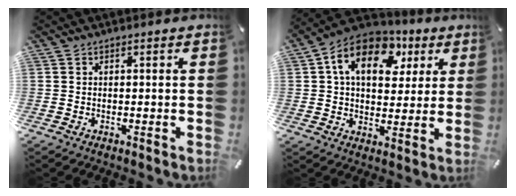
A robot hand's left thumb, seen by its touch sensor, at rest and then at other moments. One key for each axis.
{"total": 14.8, "fx": 5.7, "fy": 10.3, "fz": 9.0, "tx": -0.147, "ty": -0.006, "tz": 0.101}